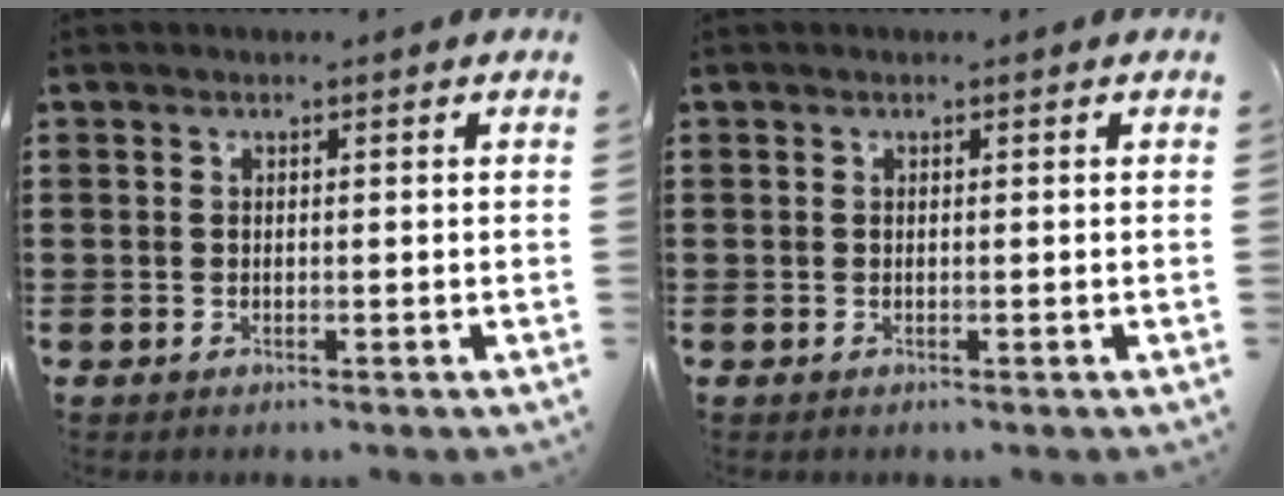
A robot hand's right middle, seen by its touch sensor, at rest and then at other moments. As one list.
[{"total": 0.0}]